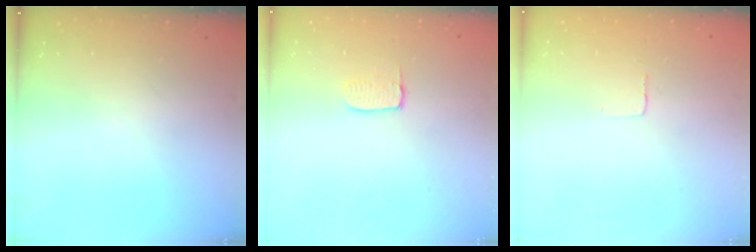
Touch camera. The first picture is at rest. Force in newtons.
{"total": 4.9, "press": 4.8, "slide": 0.4}
{"total": 1.9, "press": 1.9, "slide": 0.1}